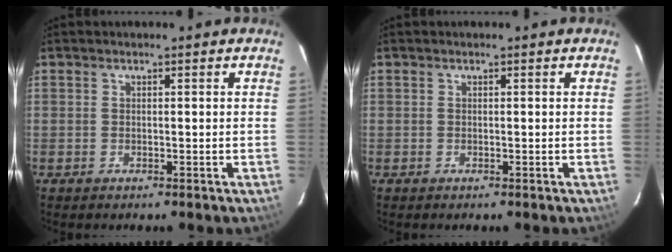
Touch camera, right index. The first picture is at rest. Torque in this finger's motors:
{"motor_torque": [0.08, -0.02, 0.05, 0.01]}